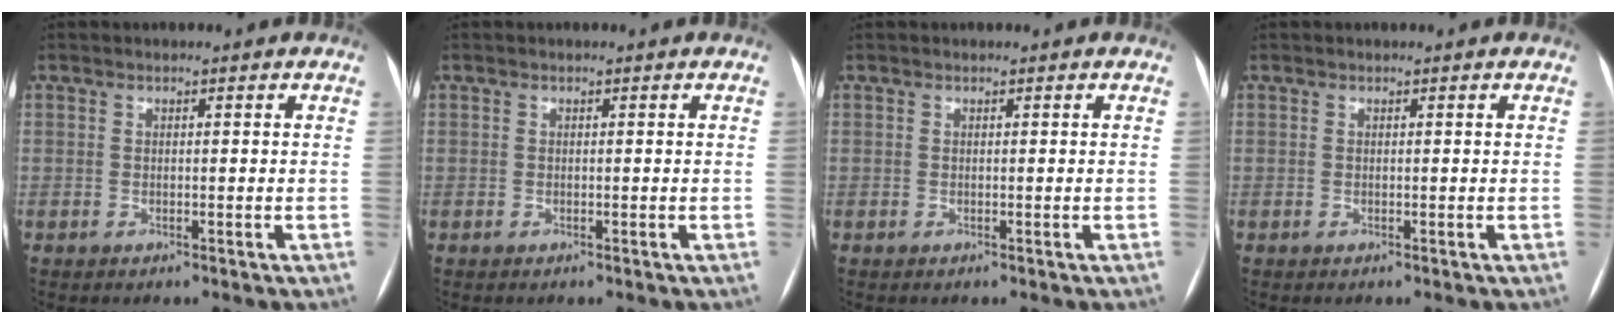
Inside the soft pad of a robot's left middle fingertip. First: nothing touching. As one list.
[{"total": 0.0}, {"total": 0.0}, {"total": 0.0}]